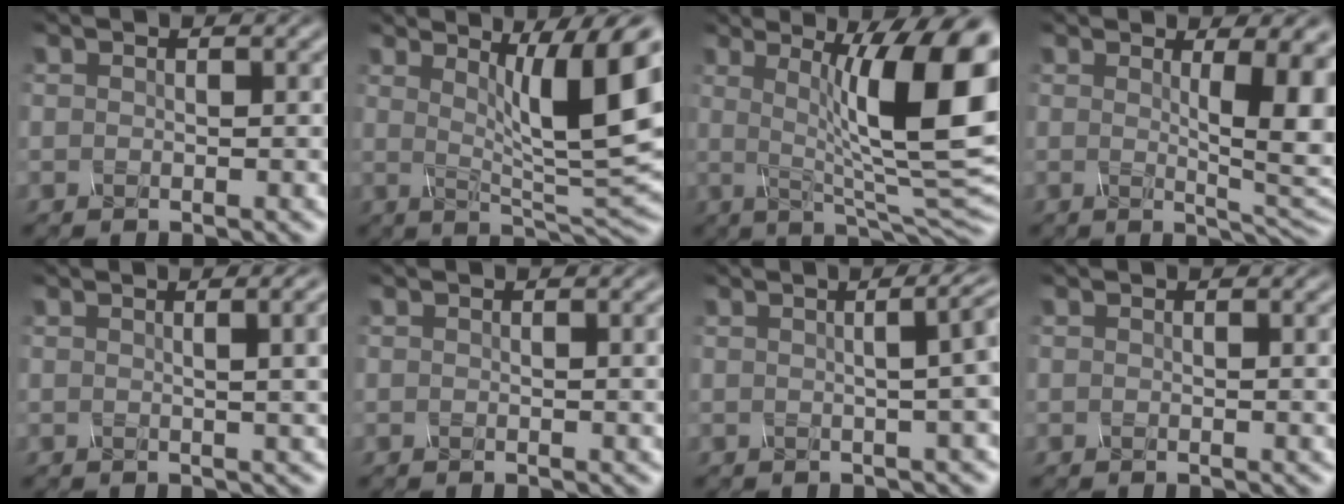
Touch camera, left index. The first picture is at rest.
{"total": 10.5, "force": [2.9, 2.0, 9.8], "torque": [-0.135, 0.001, 0.050]}
{"total": 13.5, "force": [2.2, 3.2, 12.9], "torque": [-0.165, -0.002, 0.036]}
{"total": 7.9, "force": [1.4, 2.1, 7.5], "torque": [-0.086, -0.008, 0.024]}
{"total": 7.0, "force": [1.7, 3.2, 6.1], "torque": [-0.022, 0.039, -0.005]}
{"total": 2.0, "force": [0.2, 0.7, 1.9], "torque": [-0.015, 0.004, 0.000]}
{"total": 8.2, "force": [1.8, 4.3, 6.7], "torque": [-0.008, 0.055, -0.014]}
{"total": 1.6, "force": [0.2, 0.5, 1.5], "torque": [-0.013, 0.003, -0.001]}